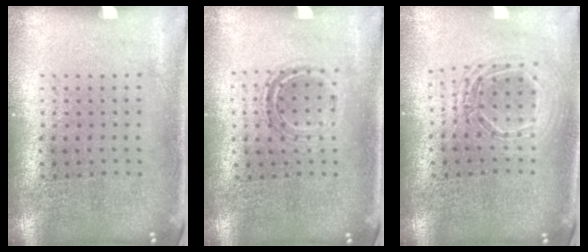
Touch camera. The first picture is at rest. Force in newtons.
{"total": 1.1, "press": 1.0, "slide": 0.5}
{"total": 1.6, "press": 1.4, "slide": 0.9}